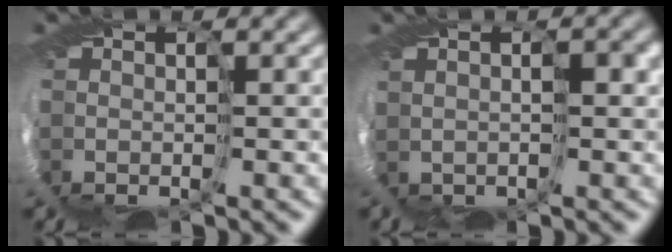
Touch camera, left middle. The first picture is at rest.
{"total": 1.0, "force": [0.3, 0.6, 0.8], "torque": [-0.011, 0.014, 0.009]}